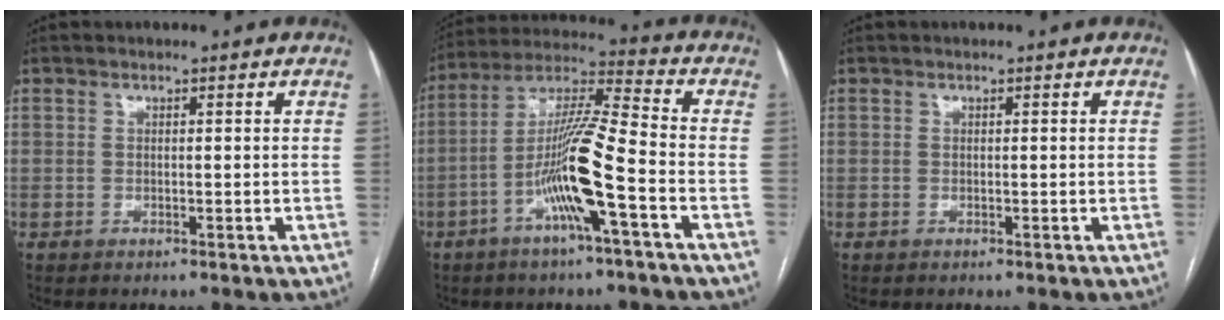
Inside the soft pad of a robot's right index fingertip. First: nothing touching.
{"total": 13.0, "force": [-4.7, 0.0, 12.1], "torque": [-0.236, 0.009, -0.092]}
{"total": 0.0}